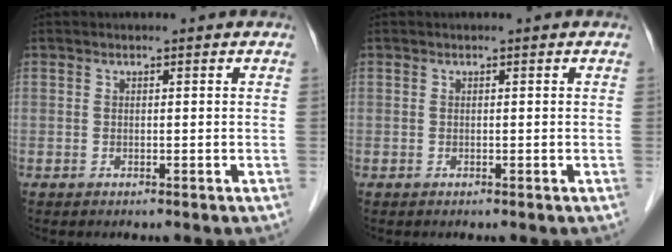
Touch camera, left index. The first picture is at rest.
{"total": 0.0}